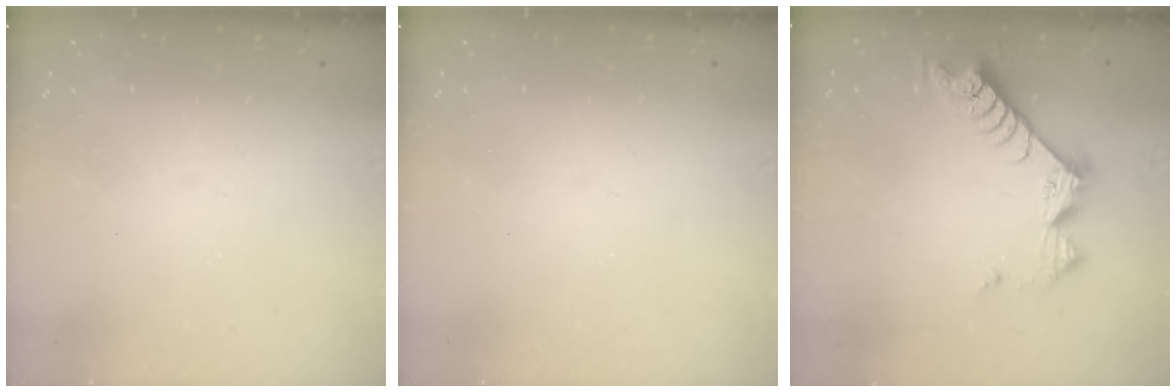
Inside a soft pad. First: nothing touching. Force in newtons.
{"total": 0.0}
{"total": 8.4, "press": 8.3, "slide": 0.4}